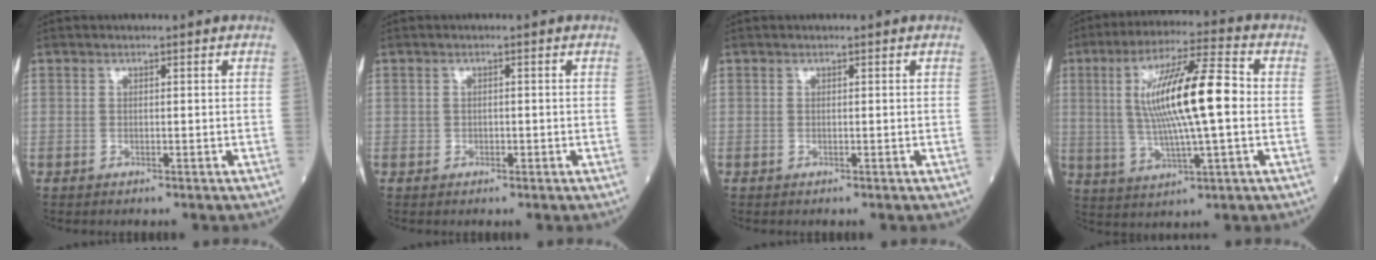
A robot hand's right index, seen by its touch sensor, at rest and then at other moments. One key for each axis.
{"total": 0.9, "fx": -0.3, "fy": 0.7, "fz": 0.5, "tx": -0.011, "ty": 0.002, "tz": -0.004}
{"total": 0.0}
{"total": 14.7, "fx": 1.0, "fy": 1.7, "fz": 14.6, "tx": -0.269, "ty": 0.012, "tz": 0.016}